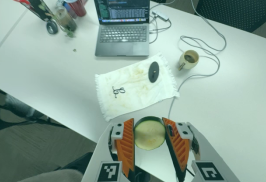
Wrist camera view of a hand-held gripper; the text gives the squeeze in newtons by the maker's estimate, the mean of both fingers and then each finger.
{"total": 9.1, "left": 9.0, "right": 9.3}